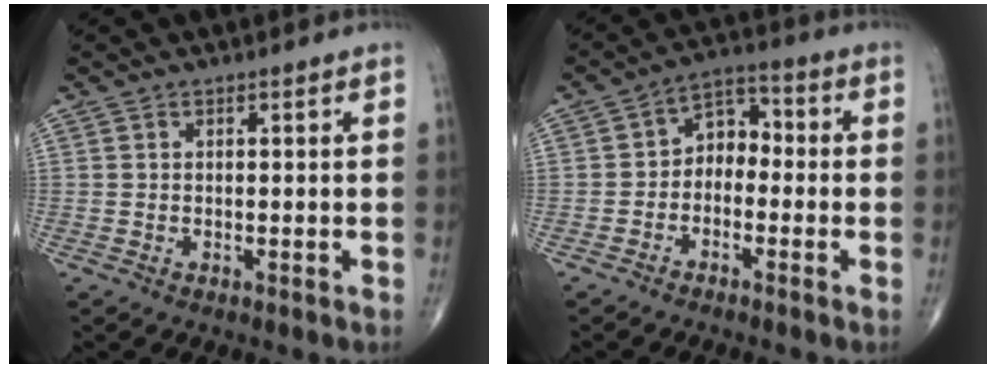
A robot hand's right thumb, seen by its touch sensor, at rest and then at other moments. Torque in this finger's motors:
{"motor_torque": [0.17, -0.25, 0.07, -0.11, 0.06]}